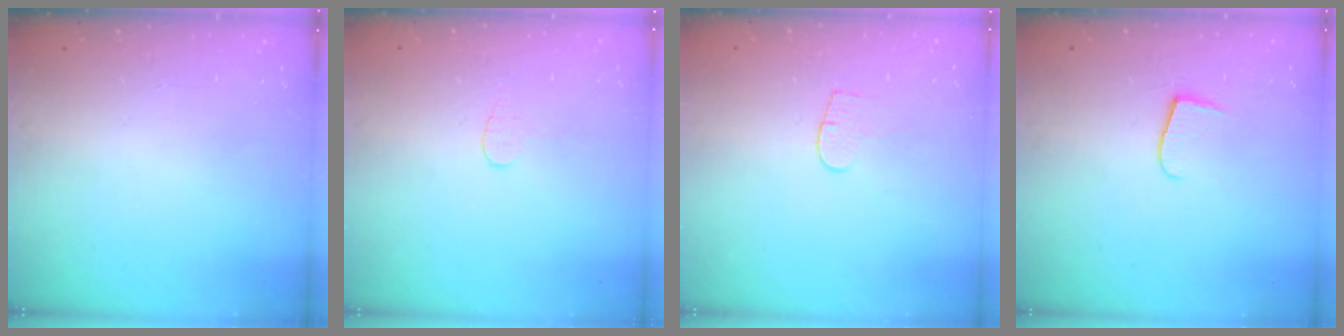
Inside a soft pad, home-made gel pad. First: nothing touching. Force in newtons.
{"total": 3.9, "press": 3.9, "slide": 0.4}
{"total": 4.4, "press": 4.4, "slide": 0.3}
{"total": 4.8, "press": 4.8, "slide": 0.6}